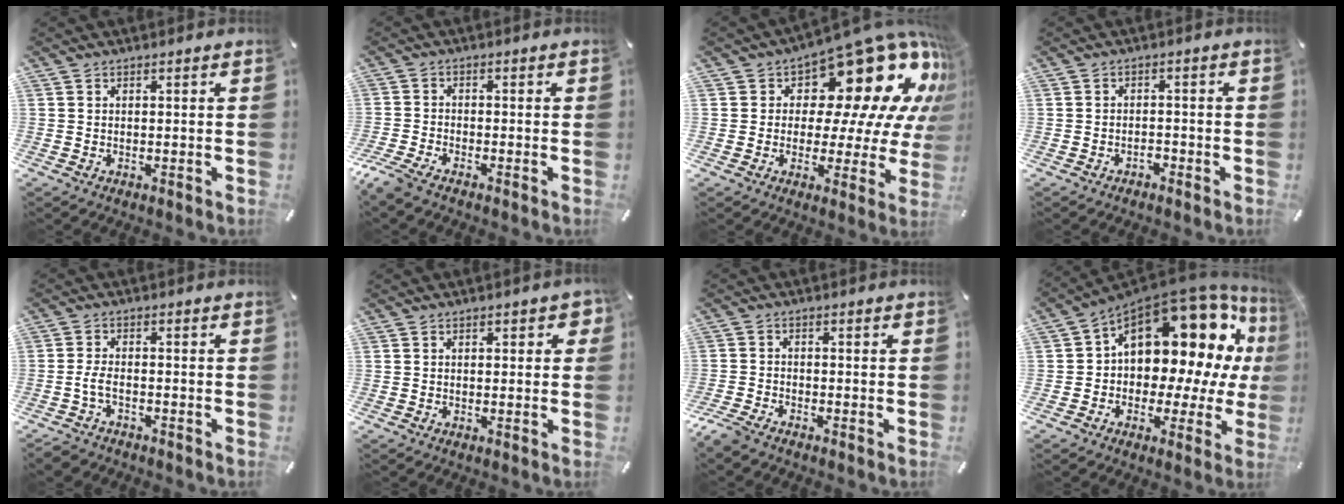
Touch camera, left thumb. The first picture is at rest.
{"total": 3.7, "force": [-3.0, 0.8, 2.0], "torque": [-0.058, 0.001, -0.062]}
{"total": 20.6, "force": [10.7, 10.8, 13.9], "torque": [-0.180, -0.088, 0.176]}
{"total": 2.0, "force": [-1.5, 1.1, 0.6], "torque": [-0.014, 0.006, -0.033]}
{"total": 3.9, "force": [-2.0, 2.0, 2.7], "torque": [-0.074, 0.002, -0.044]}
{"total": 2.6, "force": [0.3, 1.5, 2.2], "torque": [-0.026, 0.003, 0.000]}
{"total": 3.2, "force": [-2.8, 0.8, 1.2], "torque": [-0.040, 0.007, -0.059]}
{"total": 19.1, "force": [7.8, 11.4, 13.2], "torque": [-0.191, -0.069, 0.130]}